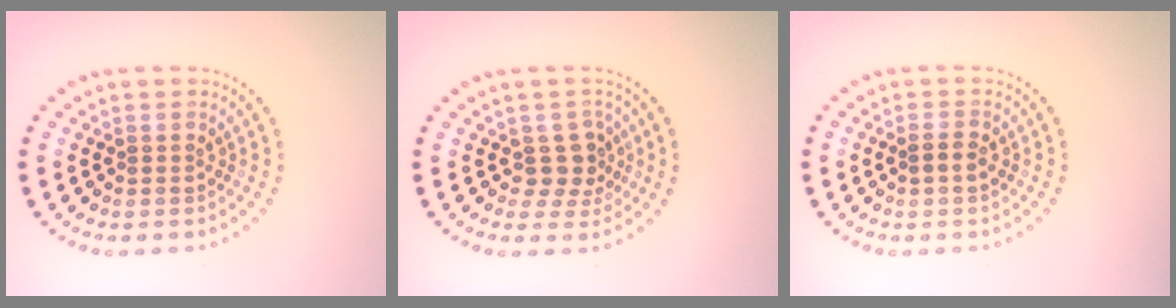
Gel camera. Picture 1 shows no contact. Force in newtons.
{"total": 2.5, "press": 1.9, "slide": 1.6}
{"total": 1.1, "press": 1.1, "slide": 0.4}